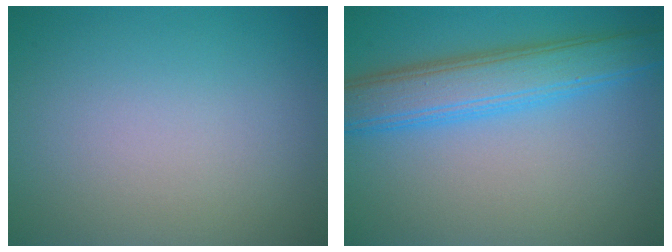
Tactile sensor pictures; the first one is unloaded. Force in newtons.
{"total": 5.7, "press": 5.7, "slide": 0.2}